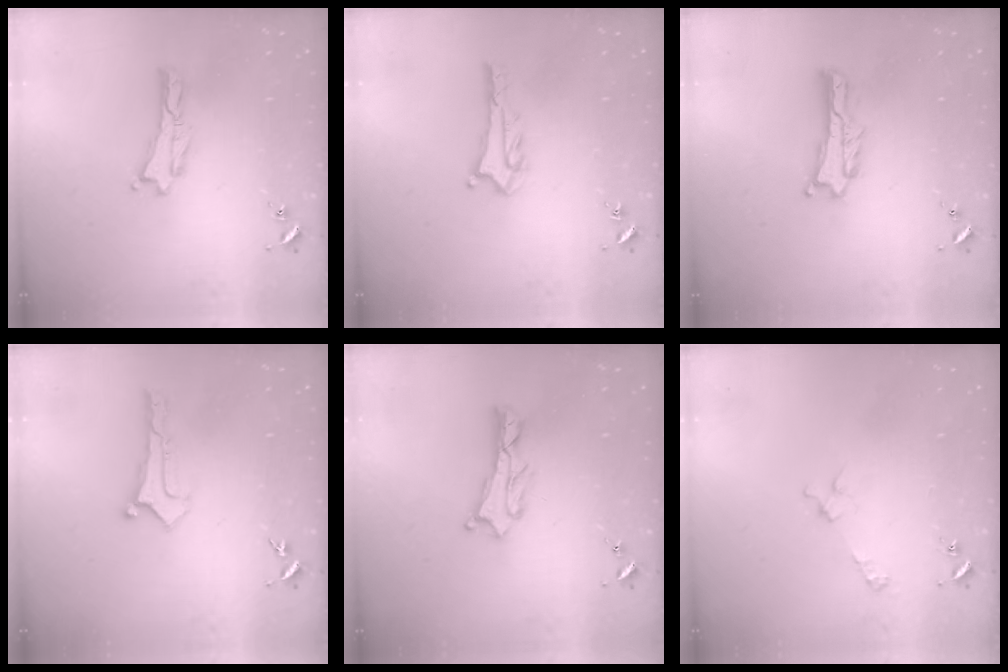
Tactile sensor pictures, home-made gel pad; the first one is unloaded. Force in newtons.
{"total": 2.8, "press": 2.8, "slide": 0.2}
{"total": 0.8, "press": 0.8, "slide": 0.2}
{"total": 0.0}
{"total": 1.1, "press": 1.0, "slide": 0.2}
{"total": 3.3, "press": 3.3, "slide": 0.4}